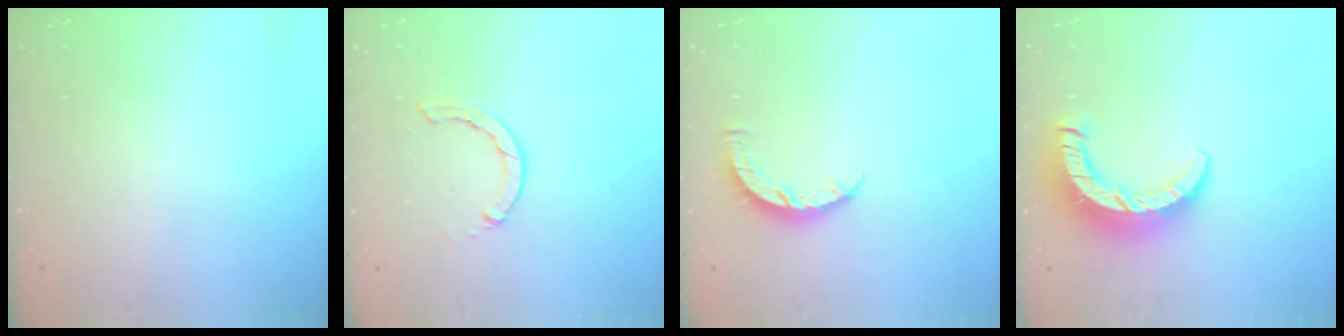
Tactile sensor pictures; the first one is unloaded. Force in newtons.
{"total": 2.1, "press": 2.1, "slide": 0.3}
{"total": 5.2, "press": 5.2, "slide": 0.5}
{"total": 10.4, "press": 10.4, "slide": 1.1}